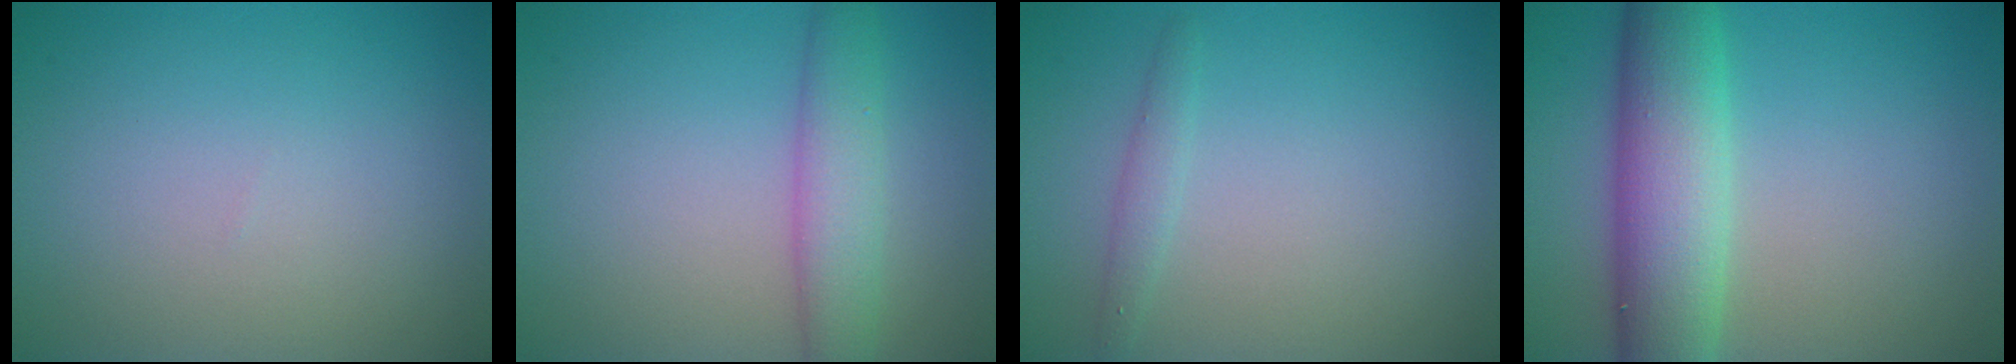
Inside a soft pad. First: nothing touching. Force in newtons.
{"total": 3.8, "press": 3.8, "slide": 0.1}
{"total": 1.3, "press": 1.3, "slide": 0.0}
{"total": 7.9, "press": 7.8, "slide": 0.5}